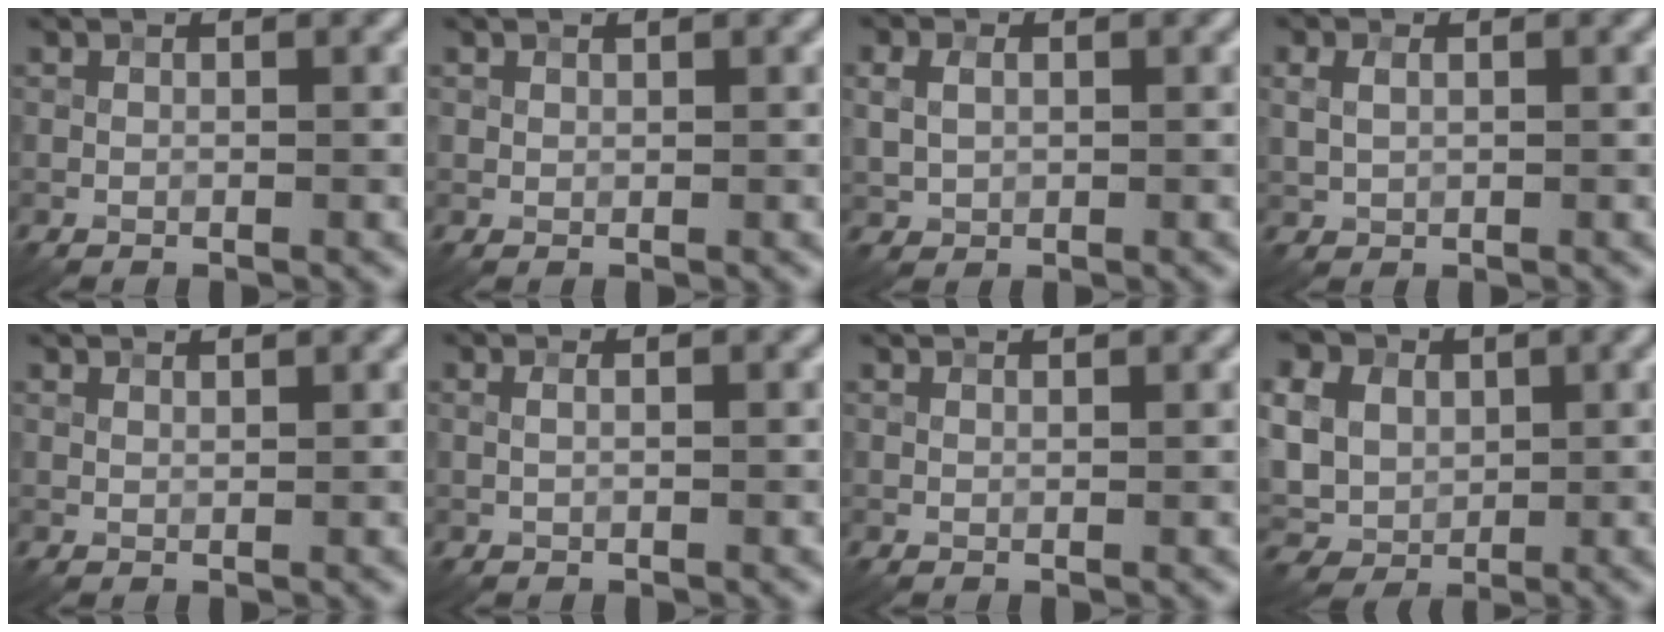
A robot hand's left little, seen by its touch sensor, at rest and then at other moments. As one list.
[{"total": 0.5, "force": [0.4, 0.3, 0.1], "torque": [0.001, 0.000, 0.009]}, {"total": 2.4, "force": [0.6, 1.8, 1.4], "torque": [-0.030, 0.003, 0.012]}, {"total": 1.9, "force": [0.6, 1.3, 1.2], "torque": [-0.028, 0.002, 0.013]}, {"total": 1.6, "force": [1.5, 0.2, 0.6], "torque": [-0.009, -0.004, 0.017]}, {"total": 0.9, "force": [0.4, 0.4, 0.8], "torque": [-0.004, -0.006, 0.002]}, {"total": 1.2, "force": [1.2, 0.1, 0.3], "torque": [-0.013, -0.001, 0.011]}, {"total": 16.4, "force": [5.4, 13.4, 7.6], "torque": [-0.196, 0.021, 0.081]}]